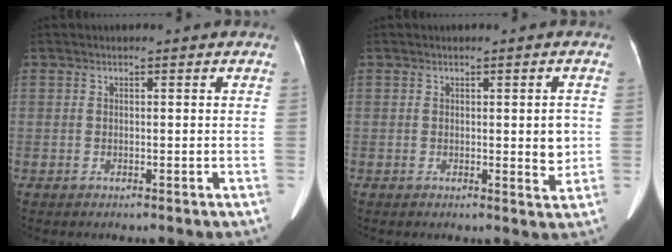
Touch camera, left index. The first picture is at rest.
{"total": 3.1, "force": [0.1, 1.0, 2.9], "torque": [-0.034, -0.002, 0.002]}